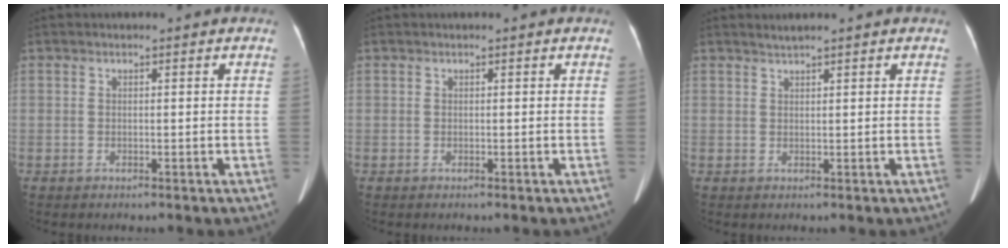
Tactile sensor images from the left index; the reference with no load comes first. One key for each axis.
{"total": 0.0}
{"total": 1.2, "fx": 1.1, "fy": -0.3, "fz": 0.4, "tx": -0.014, "ty": 0.004, "tz": 0.026}